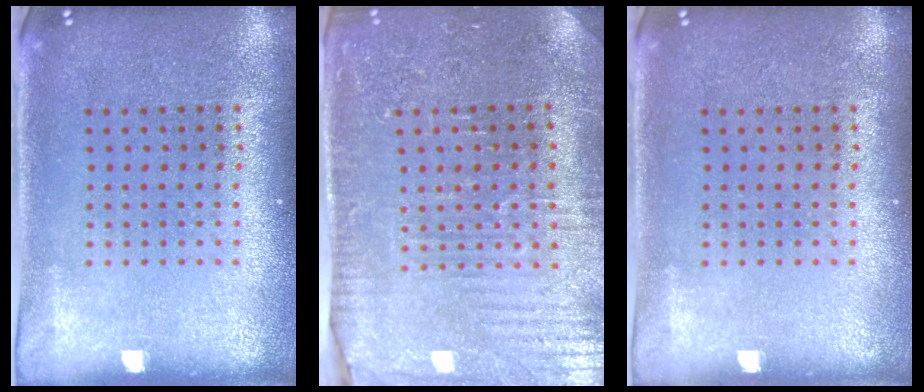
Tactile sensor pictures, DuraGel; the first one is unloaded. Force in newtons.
{"total": 3.4, "press": 3.4, "slide": 0.2}
{"total": 0.0}